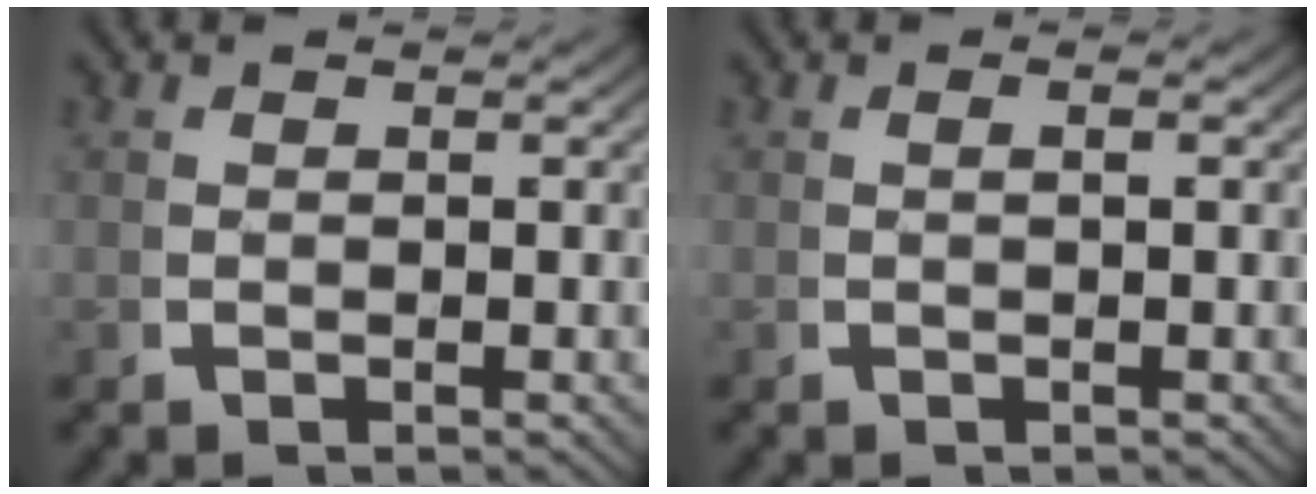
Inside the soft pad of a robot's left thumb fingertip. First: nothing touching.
{"total": 0.7, "force": [-0.1, -0.1, 0.7], "torque": [-0.010, 0.006, -0.003]}